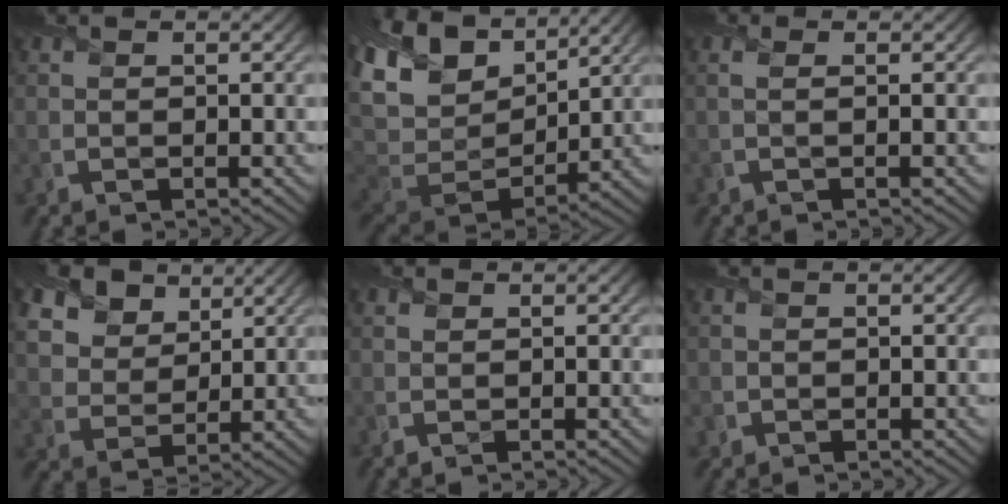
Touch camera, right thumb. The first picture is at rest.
{"total": 13.7, "force": [6.3, 8.6, 8.7], "torque": [-0.234, 0.027, 0.114]}
{"total": 1.4, "force": [0.1, 0.2, 1.4], "torque": [-0.027, 0.005, -0.004]}
{"total": 11.6, "force": [7.1, 7.5, 5.2], "torque": [-0.183, 0.008, 0.142]}
{"total": 0.9, "force": [0.1, 0.7, 0.6], "torque": [-0.015, 0.000, 0.003]}
{"total": 1.0, "force": [-0.4, 0.9, 0.0], "torque": [0.005, -0.005, -0.012]}